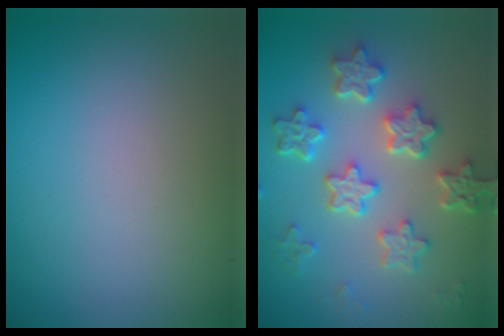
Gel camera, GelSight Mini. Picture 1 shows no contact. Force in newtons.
{"total": 5.8, "press": 4.7, "slide": 3.4}